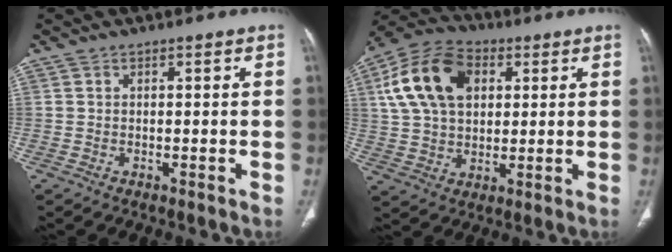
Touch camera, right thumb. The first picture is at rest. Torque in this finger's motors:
{"motor_torque": [0.14, 1.98, 0.69, -0.56, 0.16]}